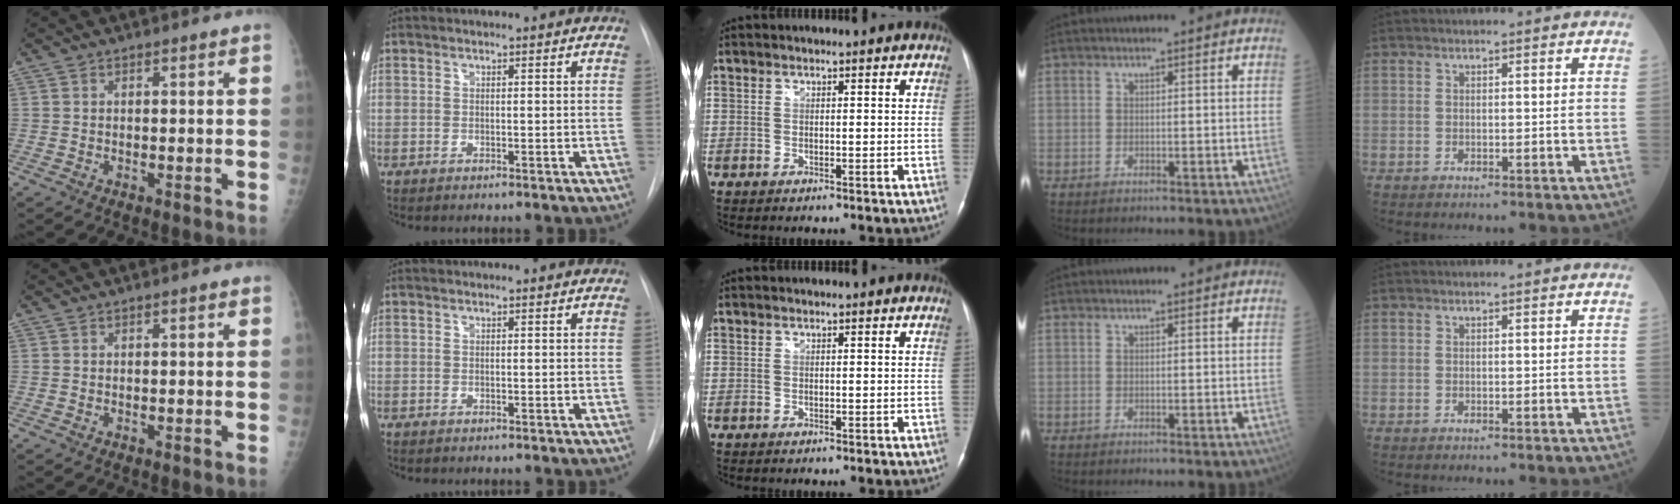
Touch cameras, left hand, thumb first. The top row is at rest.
{}